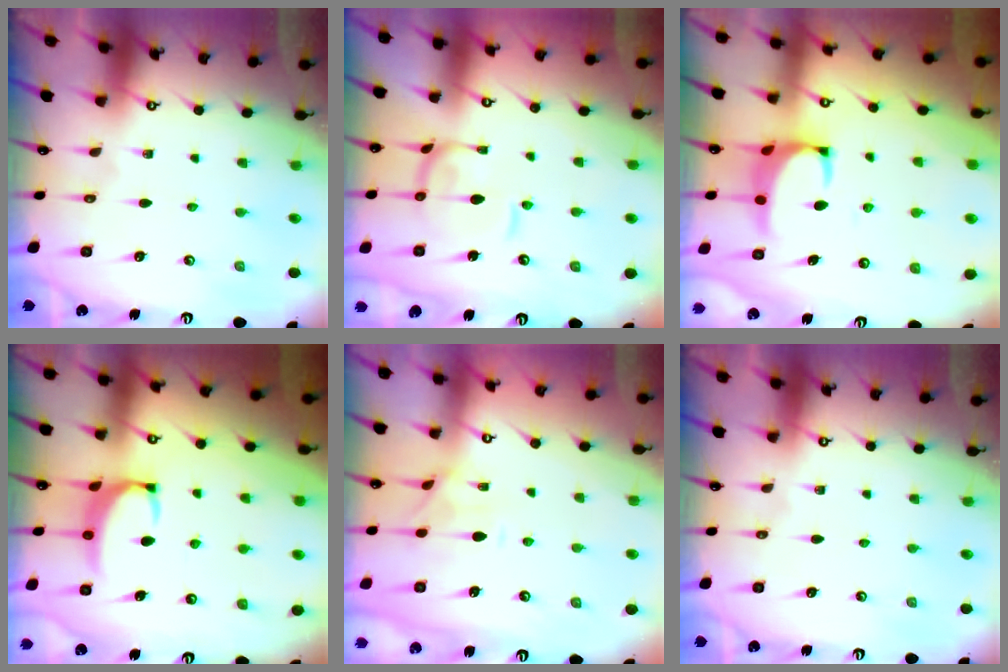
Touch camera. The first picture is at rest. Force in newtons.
{"total": 1.7, "press": 1.7, "slide": 0.4}
{"total": 1.4, "press": 1.3, "slide": 0.5}
{"total": 2.1, "press": 2.0, "slide": 0.6}
{"total": 1.2, "press": 0.7, "slide": 1.0}
{"total": 0.0}